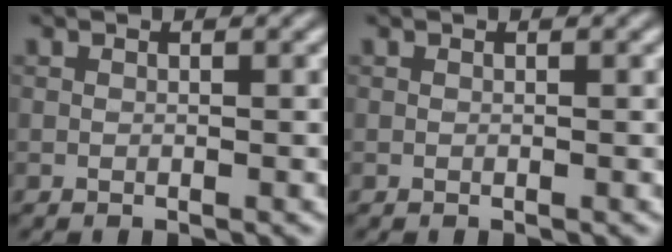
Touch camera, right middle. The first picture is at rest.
{"total": 0.0}